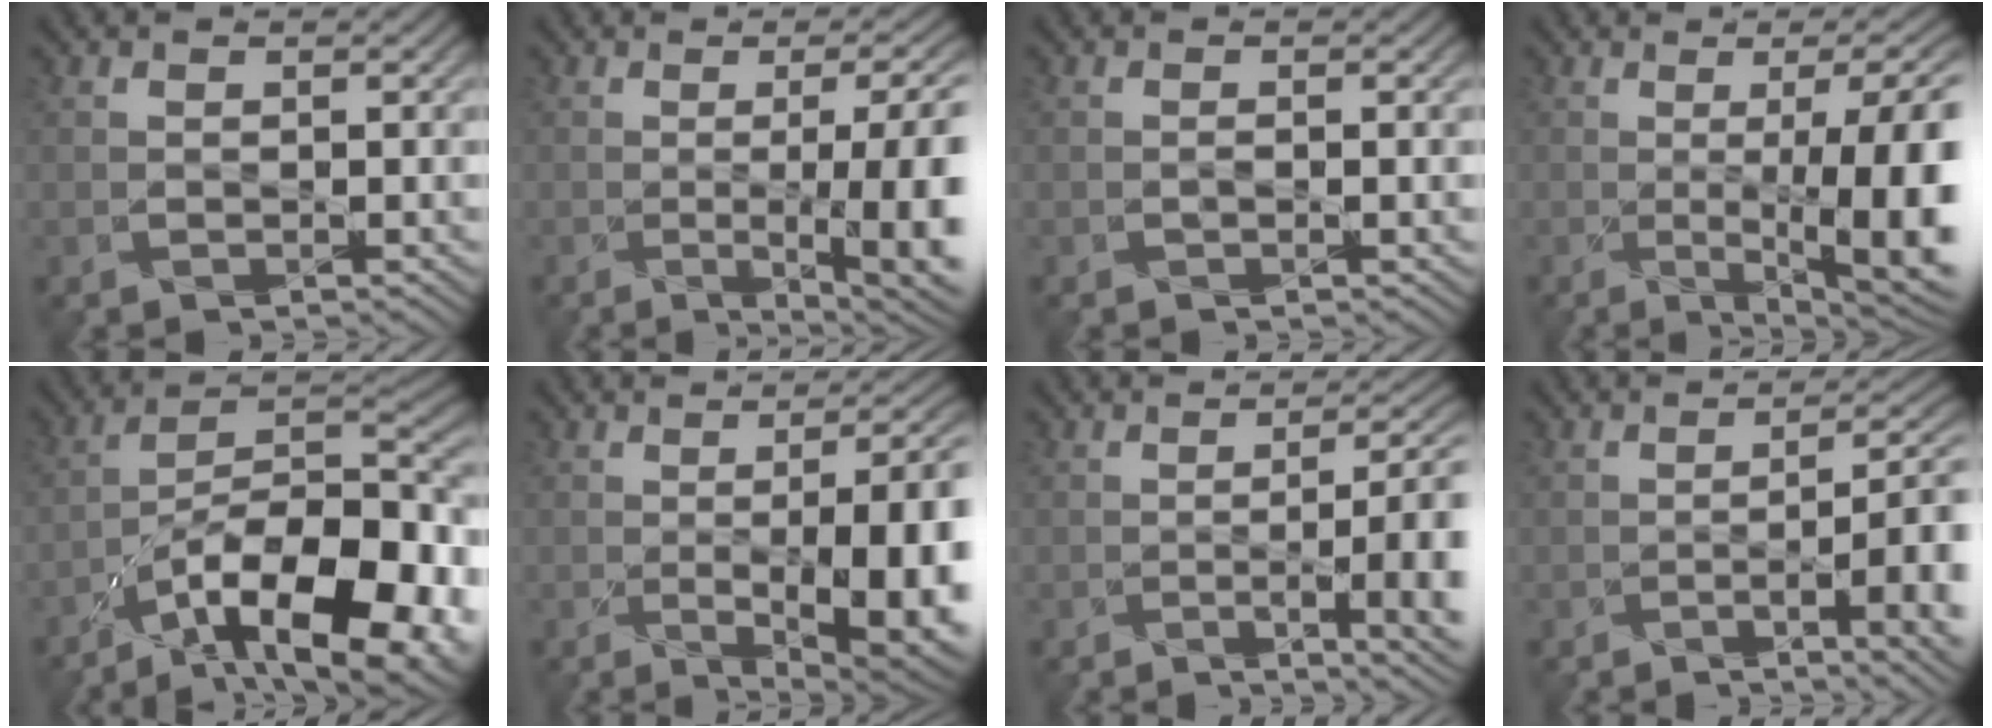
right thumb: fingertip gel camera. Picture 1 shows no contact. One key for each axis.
{"total": 14.9, "fx": -2.9, "fy": 5.1, "fz": 13.8, "tx": -0.150, "ty": 0.000, "tz": -0.036}
{"total": 1.3, "fx": -0.6, "fy": 0.2, "fz": 1.1, "tx": -0.025, "ty": 0.001, "tz": -0.014}
{"total": 16.0, "fx": -1.9, "fy": 5.4, "fz": 14.9, "tx": -0.183, "ty": 0.000, "tz": -0.020}
{"total": 19.1, "fx": -12.7, "fy": 6.9, "fz": 12.6, "tx": -0.178, "ty": -0.022, "tz": -0.202}
{"total": 15.9, "fx": -3.2, "fy": 6.3, "fz": 14.2, "tx": -0.176, "ty": -0.017, "tz": -0.029}
{"total": 11.1, "fx": -2.7, "fy": 3.6, "fz": 10.1, "tx": -0.106, "ty": 0.009, "tz": -0.043}
{"total": 10.5, "fx": -3.5, "fy": 3.2, "fz": 9.3, "tx": -0.114, "ty": 0.006, "tz": -0.053}